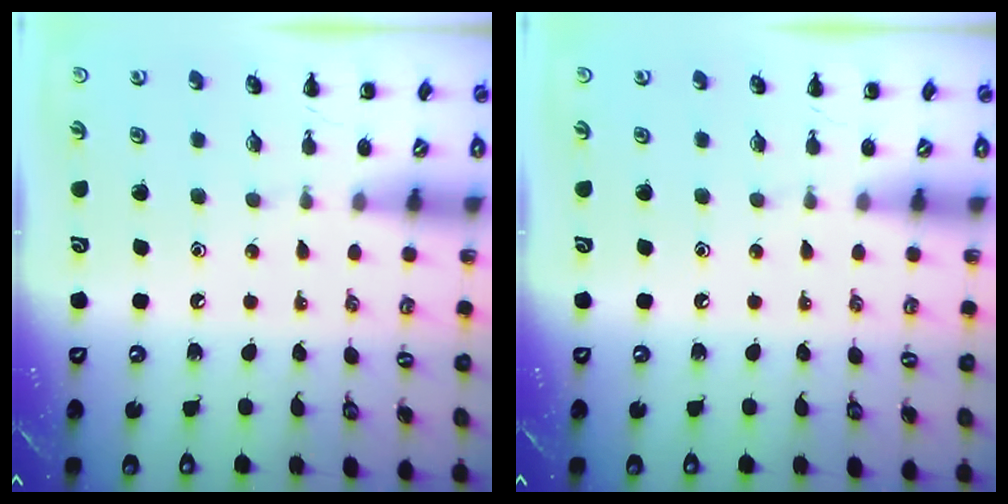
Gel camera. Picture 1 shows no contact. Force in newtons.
{"total": 0.0}